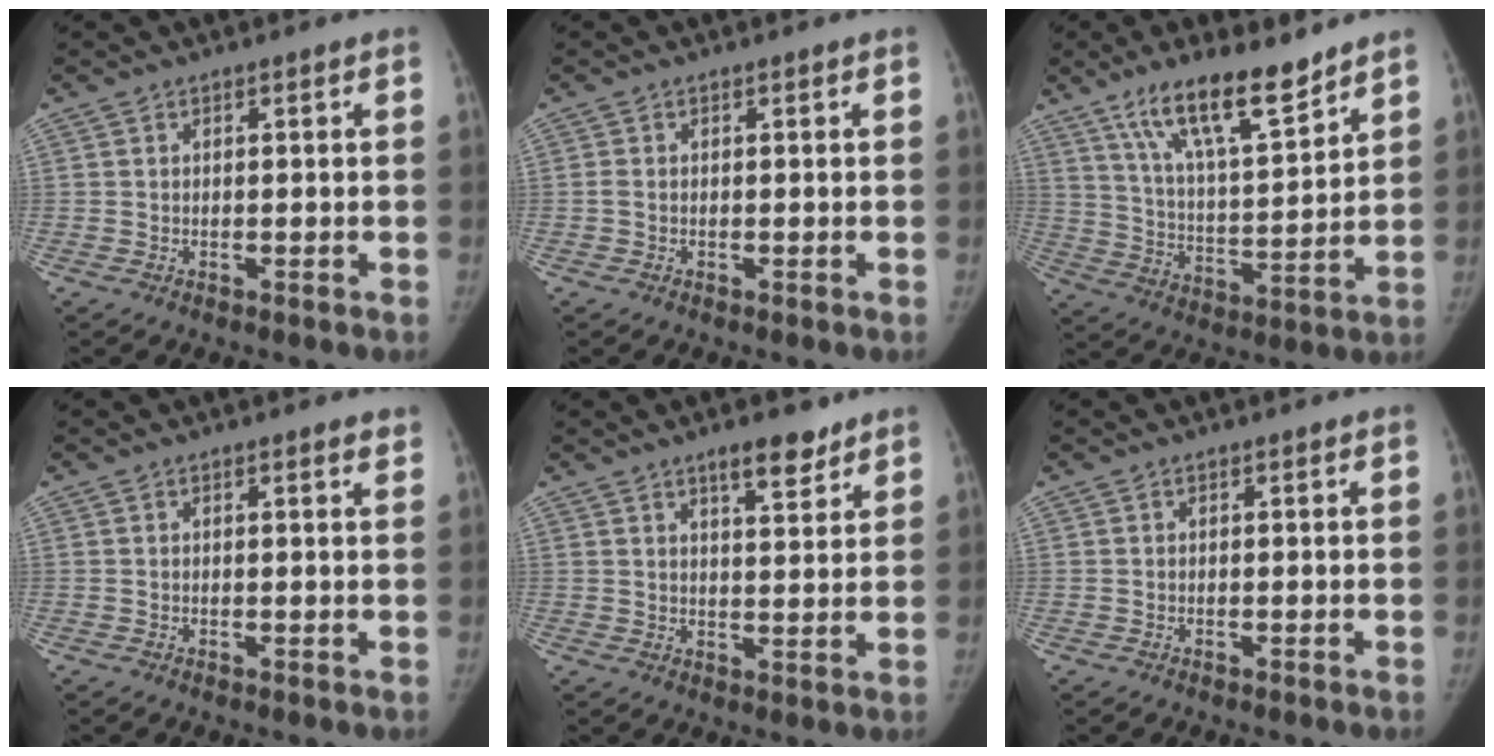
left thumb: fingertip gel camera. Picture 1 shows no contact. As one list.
[{"total": 0.7, "force": [-0.2, 0.5, 0.5], "torque": [-0.016, -0.002, -0.005]}, {"total": 15.6, "force": [11.0, 4.2, 10.2], "torque": [-0.155, -0.064, 0.202]}, {"total": 1.2, "force": [0.9, 0.2, 0.7], "torque": [-0.006, -0.003, 0.011]}, {"total": 6.5, "force": [4.6, 2.2, 4.0], "torque": [-0.040, -0.030, 0.069]}, {"total": 0.0}]